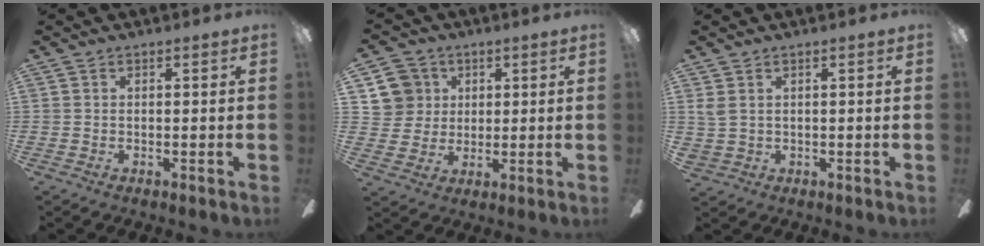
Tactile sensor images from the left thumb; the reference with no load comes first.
{"total": 8.4, "force": [3.5, 7.6, 1.0], "torque": [-0.023, -0.007, 0.072]}
{"total": 2.5, "force": [1.0, 1.6, 1.6], "torque": [-0.033, 0.003, 0.019]}